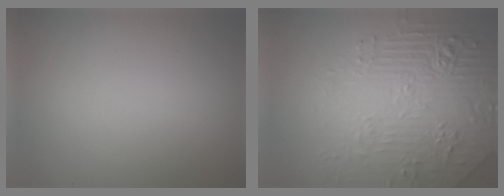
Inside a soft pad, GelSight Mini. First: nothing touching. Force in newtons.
{"total": 6.9, "press": 5.6, "slide": 4.0}